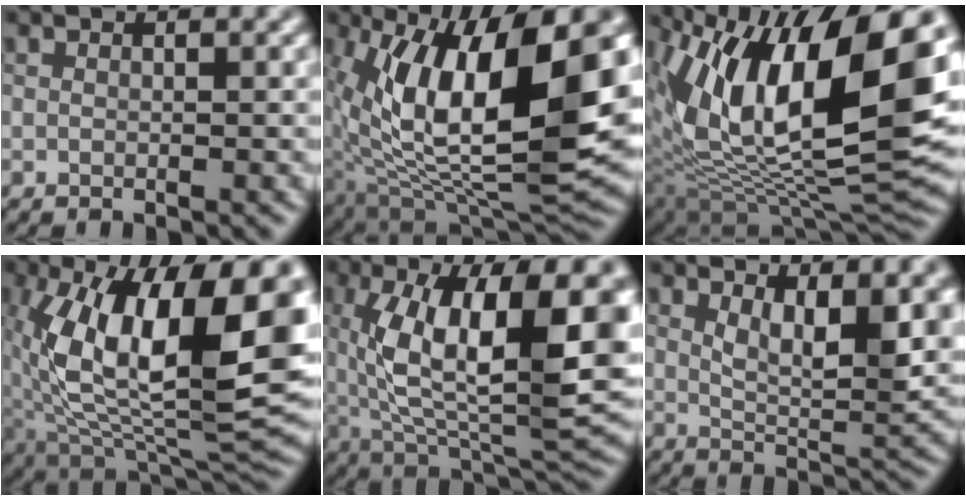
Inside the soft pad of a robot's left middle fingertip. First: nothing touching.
{"total": 15.6, "force": [1.9, 7.1, 13.8], "torque": [-0.238, -0.002, 0.035]}
{"total": 16.0, "force": [4.2, 7.4, 13.5], "torque": [-0.235, 0.009, 0.077]}
{"total": 16.6, "force": [2.6, 8.2, 14.2], "torque": [-0.244, 0.005, 0.045]}
{"total": 14.7, "force": [1.7, 6.1, 13.3], "torque": [-0.216, 0.000, 0.031]}
{"total": 7.5, "force": [2.2, 3.0, 6.5], "torque": [-0.117, -0.009, 0.048]}